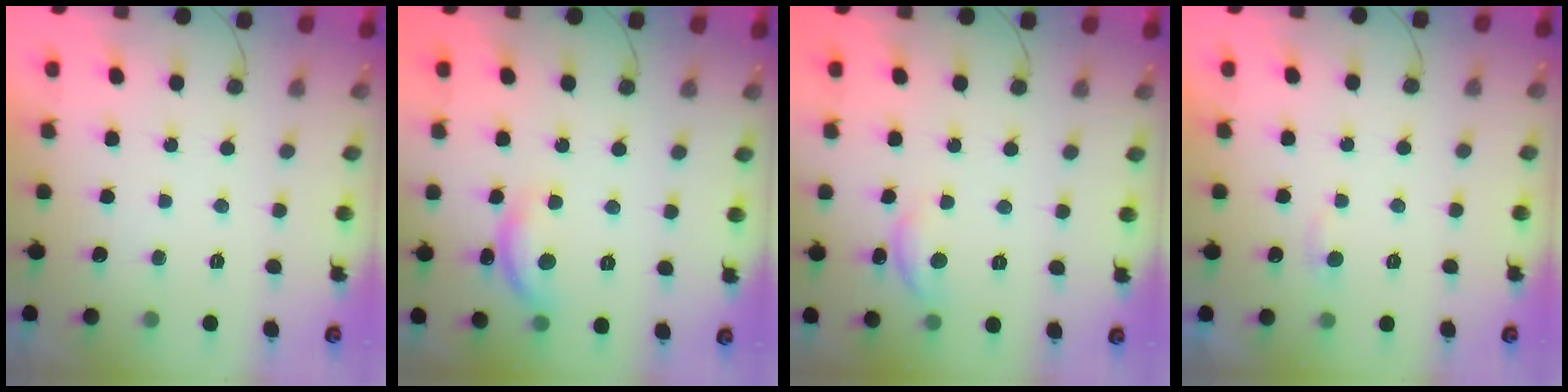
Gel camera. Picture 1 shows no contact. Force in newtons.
{"total": 10.5, "press": 10.5, "slide": 0.7}
{"total": 8.2, "press": 8.2, "slide": 0.7}
{"total": 2.7, "press": 2.7, "slide": 0.2}